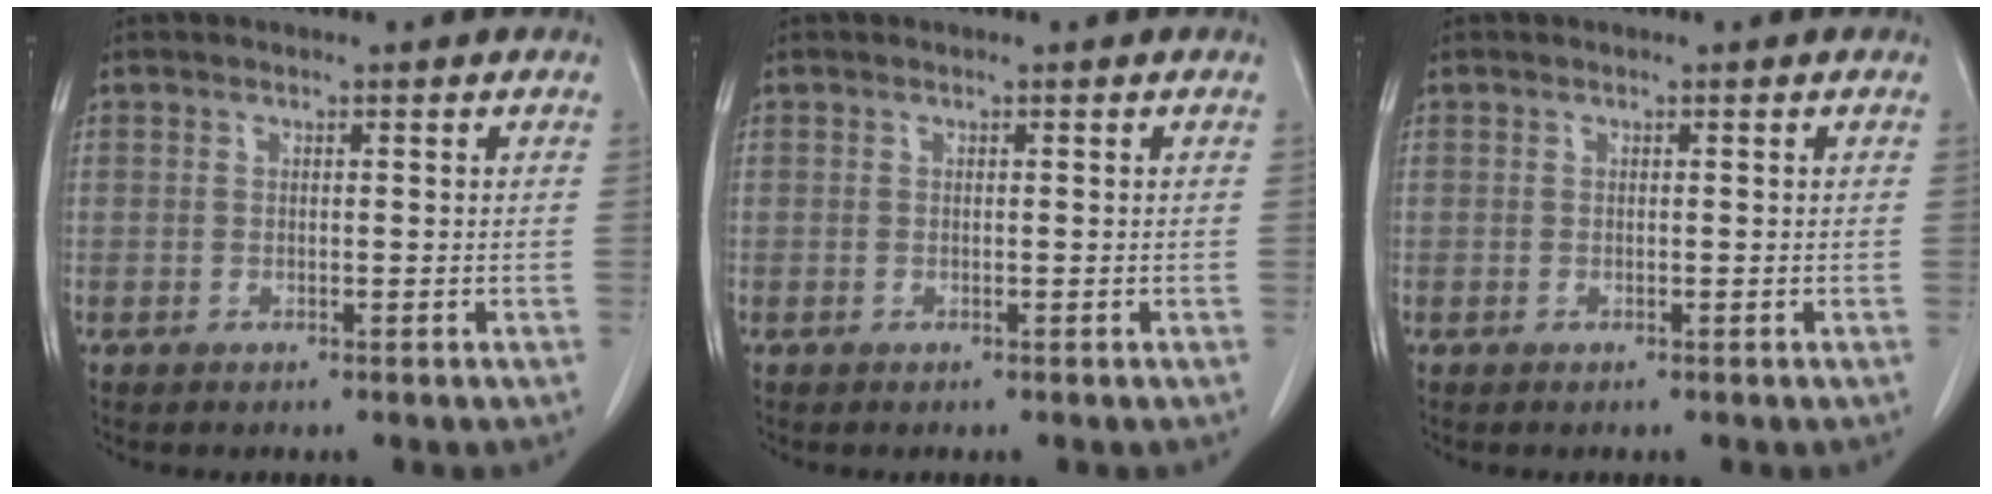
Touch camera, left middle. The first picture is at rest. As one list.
[{"total": 0.0}, {"total": 0.0}]